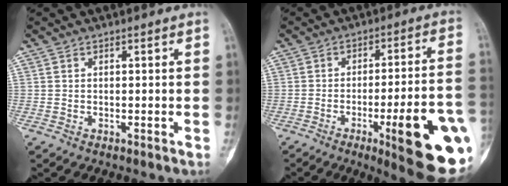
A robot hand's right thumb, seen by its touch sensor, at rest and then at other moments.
{"total": 19.9, "force": [-6.7, 3.7, 18.3], "torque": [-0.198, 0.014, -0.078]}